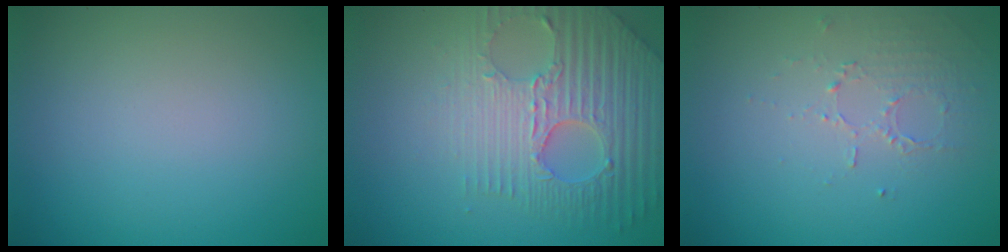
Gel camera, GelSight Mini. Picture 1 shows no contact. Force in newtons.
{"total": 6.6, "press": 5.1, "slide": 4.3}
{"total": 1.4, "press": 0.8, "slide": 1.2}